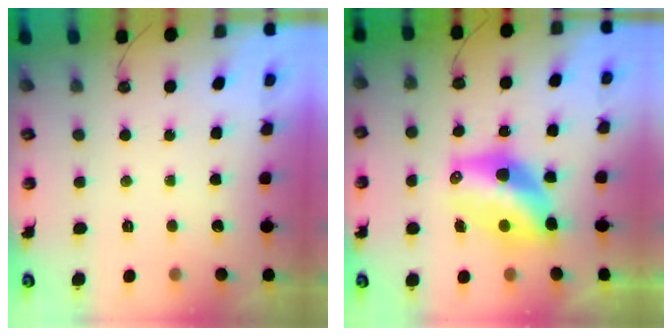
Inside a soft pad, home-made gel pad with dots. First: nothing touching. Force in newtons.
{"total": 11.9, "press": 11.8, "slide": 1.2}